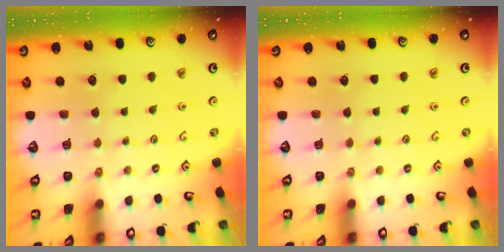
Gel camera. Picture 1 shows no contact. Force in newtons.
{"total": 0.0}